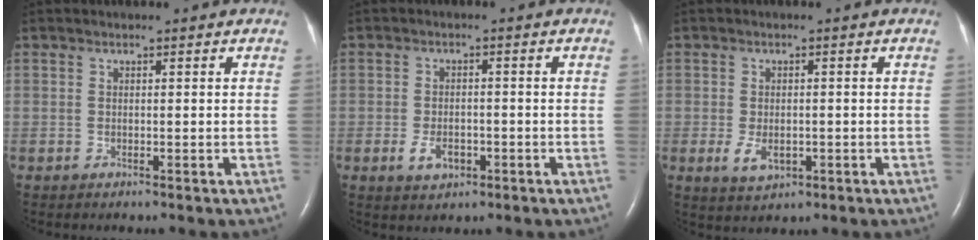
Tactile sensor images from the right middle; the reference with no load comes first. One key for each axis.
{"total": 3.7, "fx": -1.6, "fy": 2.2, "fz": 2.5, "tx": -0.050, "ty": 0.001, "tz": -0.022}
{"total": 3.8, "fx": -1.2, "fy": 2.2, "fz": 3.0, "tx": -0.060, "ty": -0.004, "tz": -0.011}